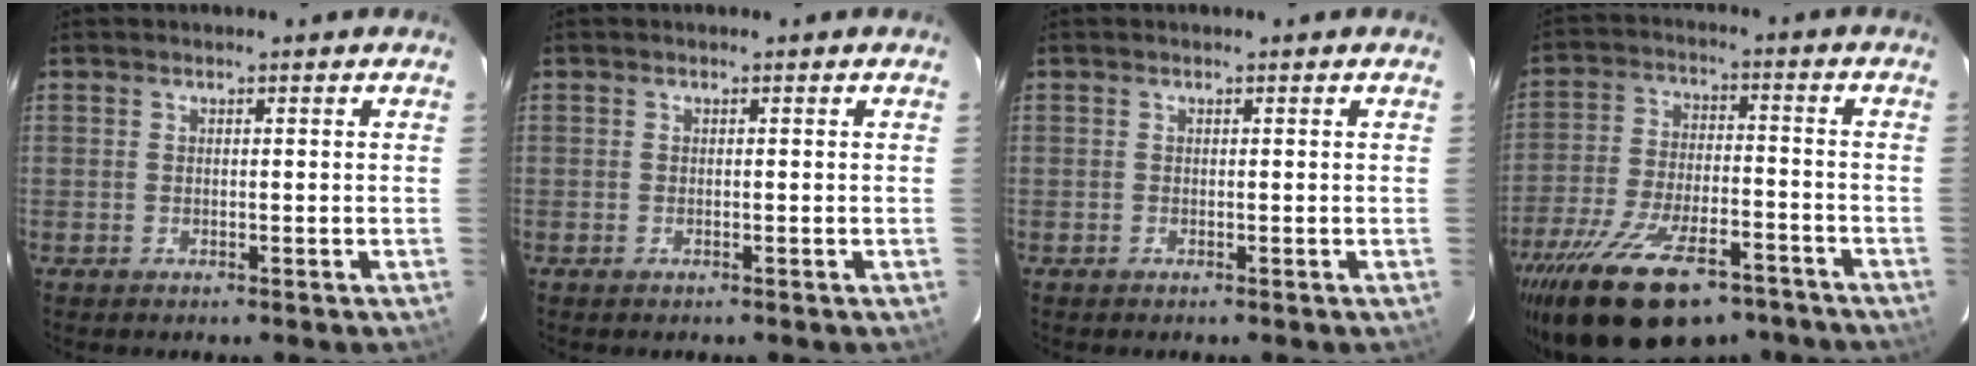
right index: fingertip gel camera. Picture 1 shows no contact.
{"total": 0.0}
{"total": 0.0}
{"total": 23.0, "force": [-16.2, 9.3, 13.5], "torque": [-0.263, -0.031, -0.251]}